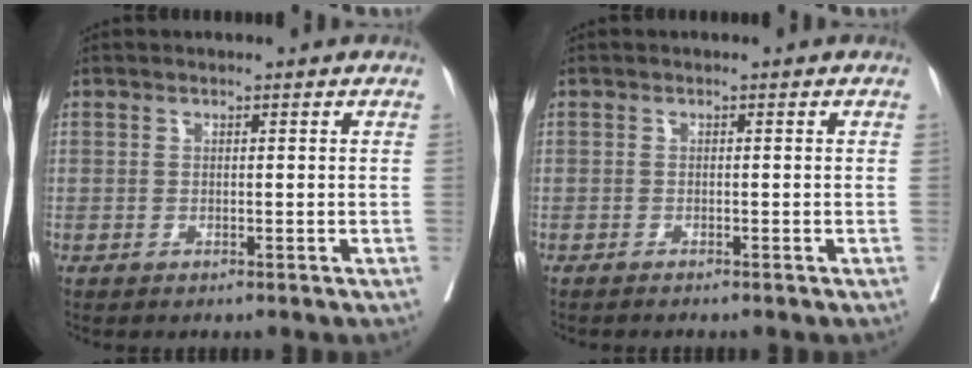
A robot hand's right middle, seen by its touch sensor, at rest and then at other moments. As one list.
[{"total": 1.3, "force": [-1.1, -0.2, 0.6], "torque": [-0.010, -0.001, -0.015]}]